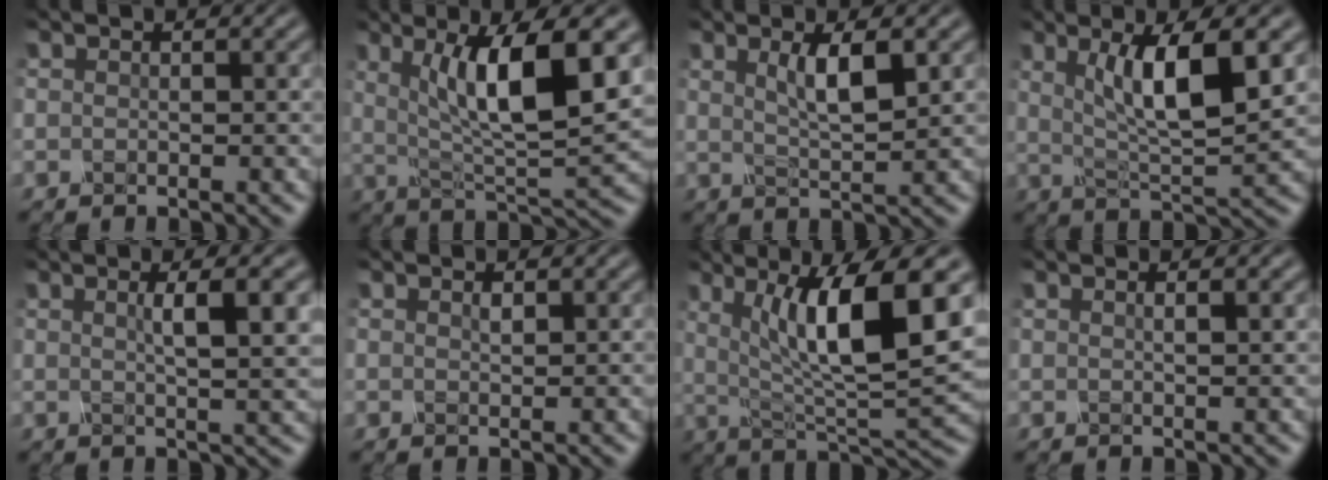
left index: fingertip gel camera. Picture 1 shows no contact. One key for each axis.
{"total": 9.3, "fx": 2.6, "fy": 2.3, "fz": 8.6, "tx": -0.137, "ty": -0.012, "tz": 0.051}
{"total": 3.6, "fx": 1.4, "fy": 0.9, "fz": 3.2, "tx": -0.055, "ty": -0.001, "tz": 0.025}
{"total": 7.4, "fx": 2.2, "fy": 1.8, "fz": 6.8, "tx": -0.113, "ty": -0.004, "tz": 0.042}
{"total": 4.7, "fx": 1.1, "fy": 1.3, "fz": 4.4, "tx": -0.055, "ty": 0.006, "tz": 0.015}
{"total": 0.6, "fx": 0.4, "fy": 0.2, "fz": 0.4, "tx": -0.010, "ty": -0.001, "tz": 0.008}
{"total": 10.5, "fx": 2.9, "fy": 2.4, "fz": 9.8, "tx": -0.149, "ty": -0.007, "tz": 0.053}
{"total": 1.1, "fx": 0.6, "fy": 0.4, "fz": 0.9, "tx": -0.008, "ty": 0.004, "tz": 0.006}